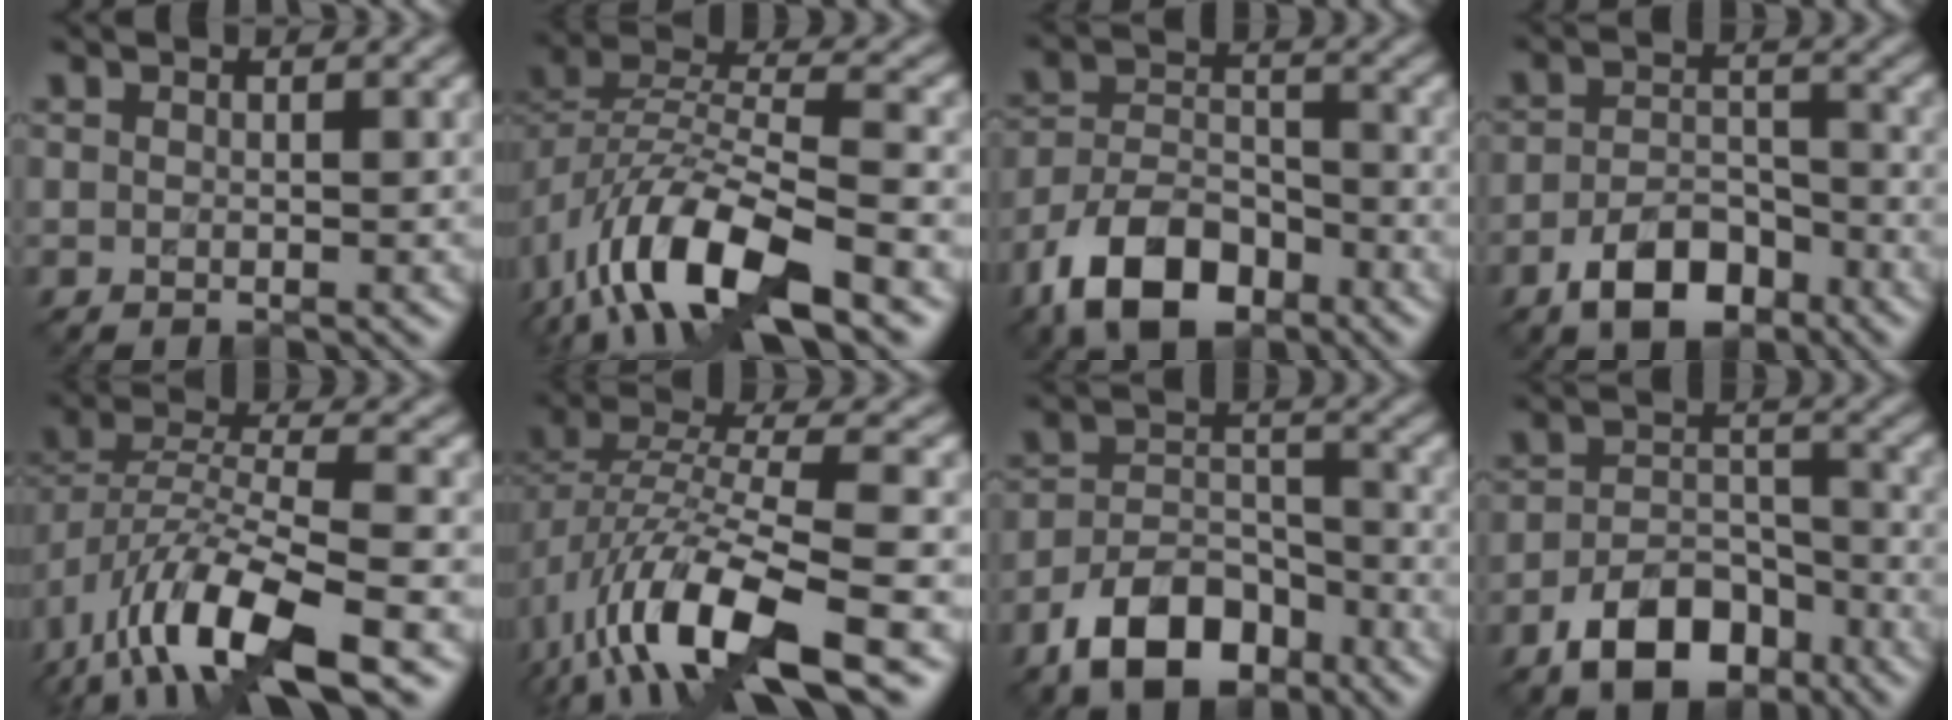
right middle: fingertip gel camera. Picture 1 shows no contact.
{"total": 11.8, "force": [-6.3, 4.9, 8.7], "torque": [-0.167, -0.005, -0.123]}
{"total": 8.9, "force": [-5.7, 4.7, 4.8], "torque": [-0.089, 0.001, -0.114]}
{"total": 5.3, "force": [-3.3, 2.7, 3.1], "torque": [-0.051, 0.002, -0.062]}
{"total": 10.8, "force": [-5.6, 4.2, 8.2], "torque": [-0.153, -0.004, -0.109]}
{"total": 11.7, "force": [-5.0, 4.6, 9.6], "torque": [-0.185, 0.001, -0.097]}
{"total": 7.6, "force": [-5.0, 4.0, 3.9], "torque": [-0.063, 0.001, -0.095]}
{"total": 6.6, "force": [-4.2, 3.6, 3.6], "torque": [-0.056, 0.001, -0.074]}